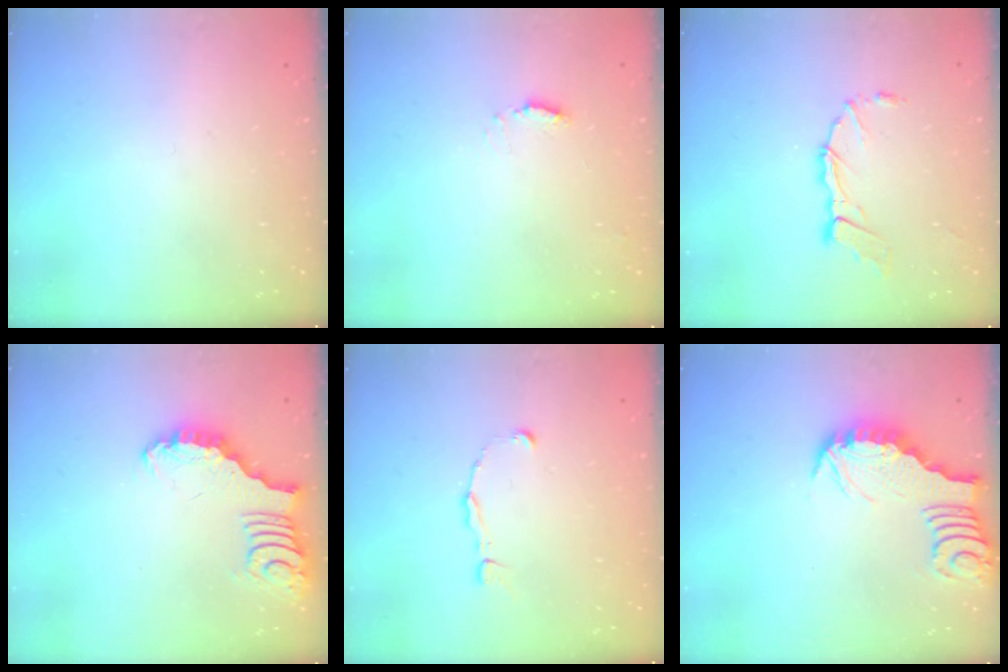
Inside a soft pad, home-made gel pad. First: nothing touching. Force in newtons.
{"total": 4.7, "press": 4.7, "slide": 0.6}
{"total": 9.0, "press": 8.9, "slide": 1.1}
{"total": 3.2, "press": 3.1, "slide": 0.4}
{"total": 1.2, "press": 1.2, "slide": 0.1}
{"total": 3.0, "press": 2.9, "slide": 0.3}